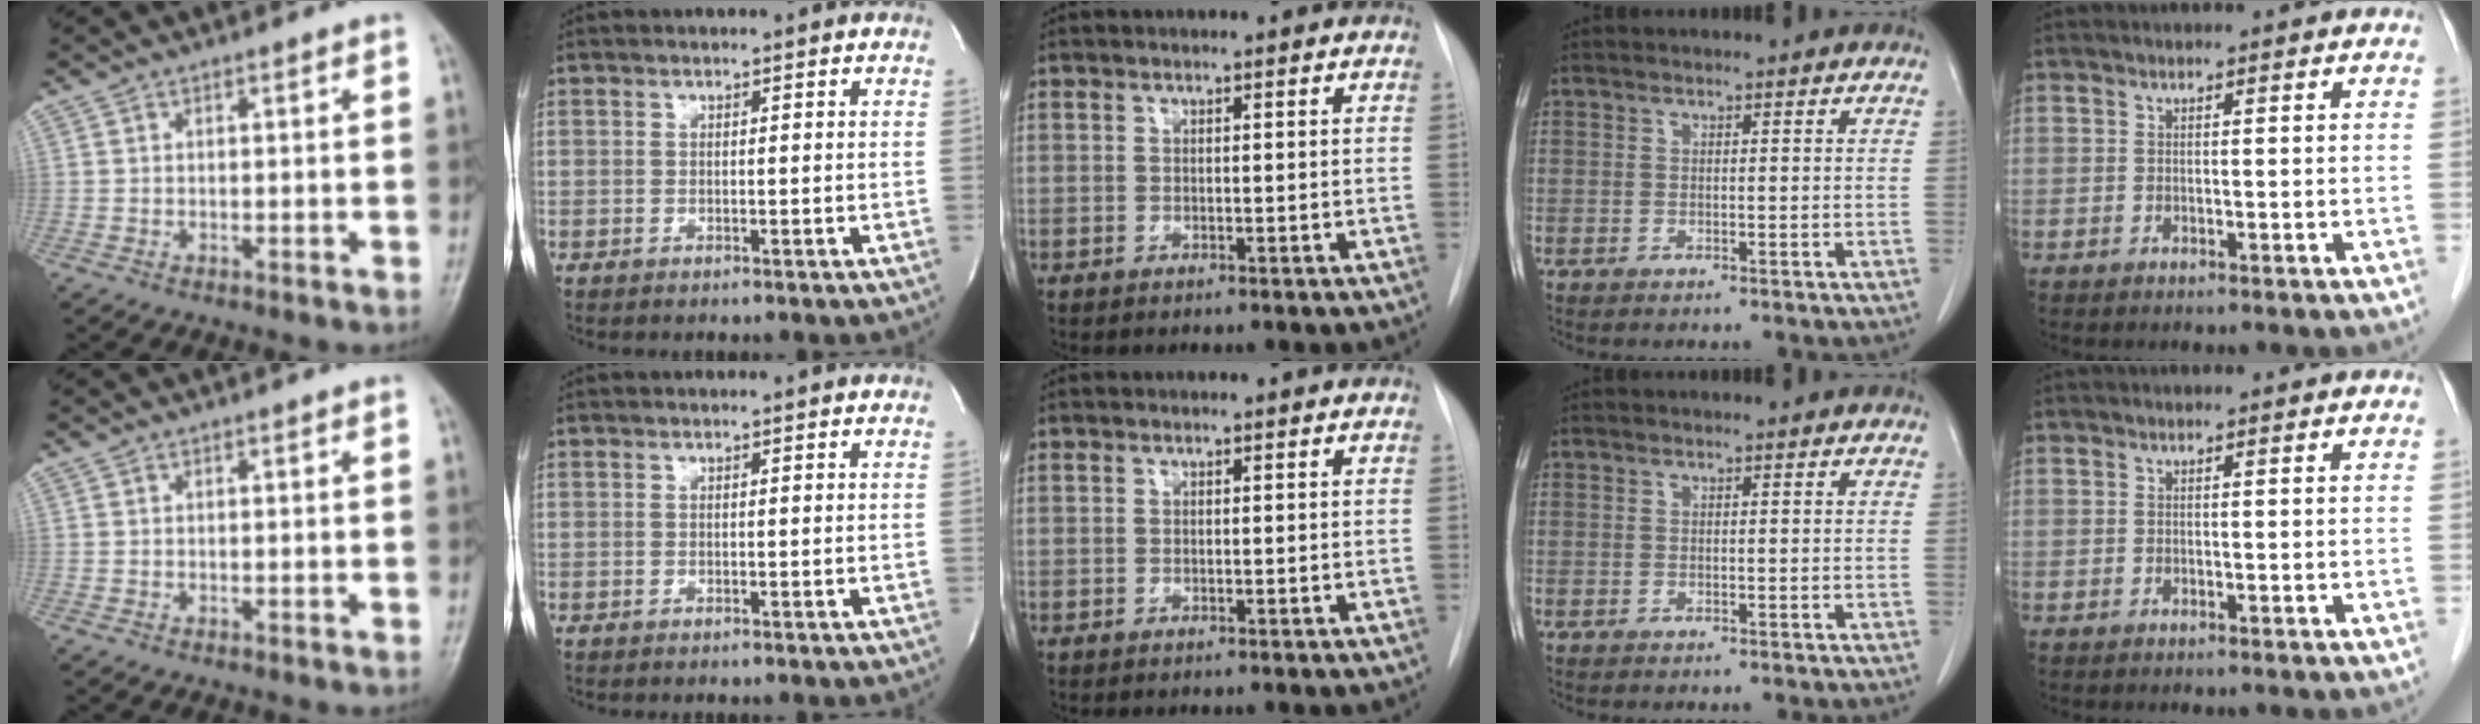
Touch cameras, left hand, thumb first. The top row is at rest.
{}